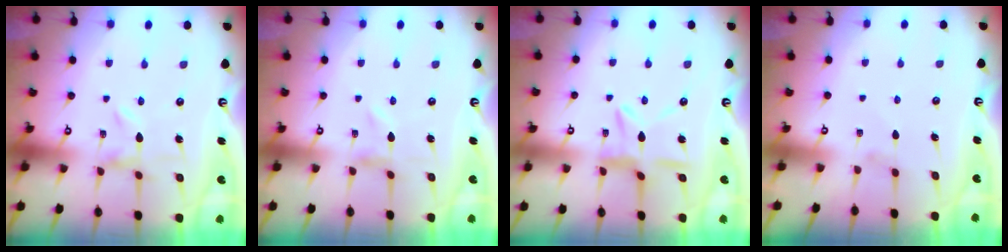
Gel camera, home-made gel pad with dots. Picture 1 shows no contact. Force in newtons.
{"total": 0.0}
{"total": 9.0, "press": 8.9, "slide": 0.7}
{"total": 0.9, "press": 0.8, "slide": 0.4}